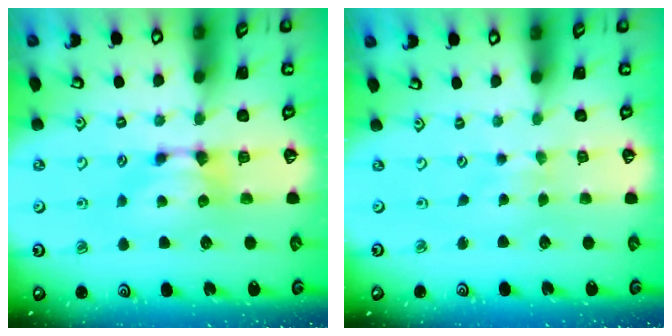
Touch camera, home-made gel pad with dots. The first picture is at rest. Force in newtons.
{"total": 2.0, "press": 2.0, "slide": 0.1}